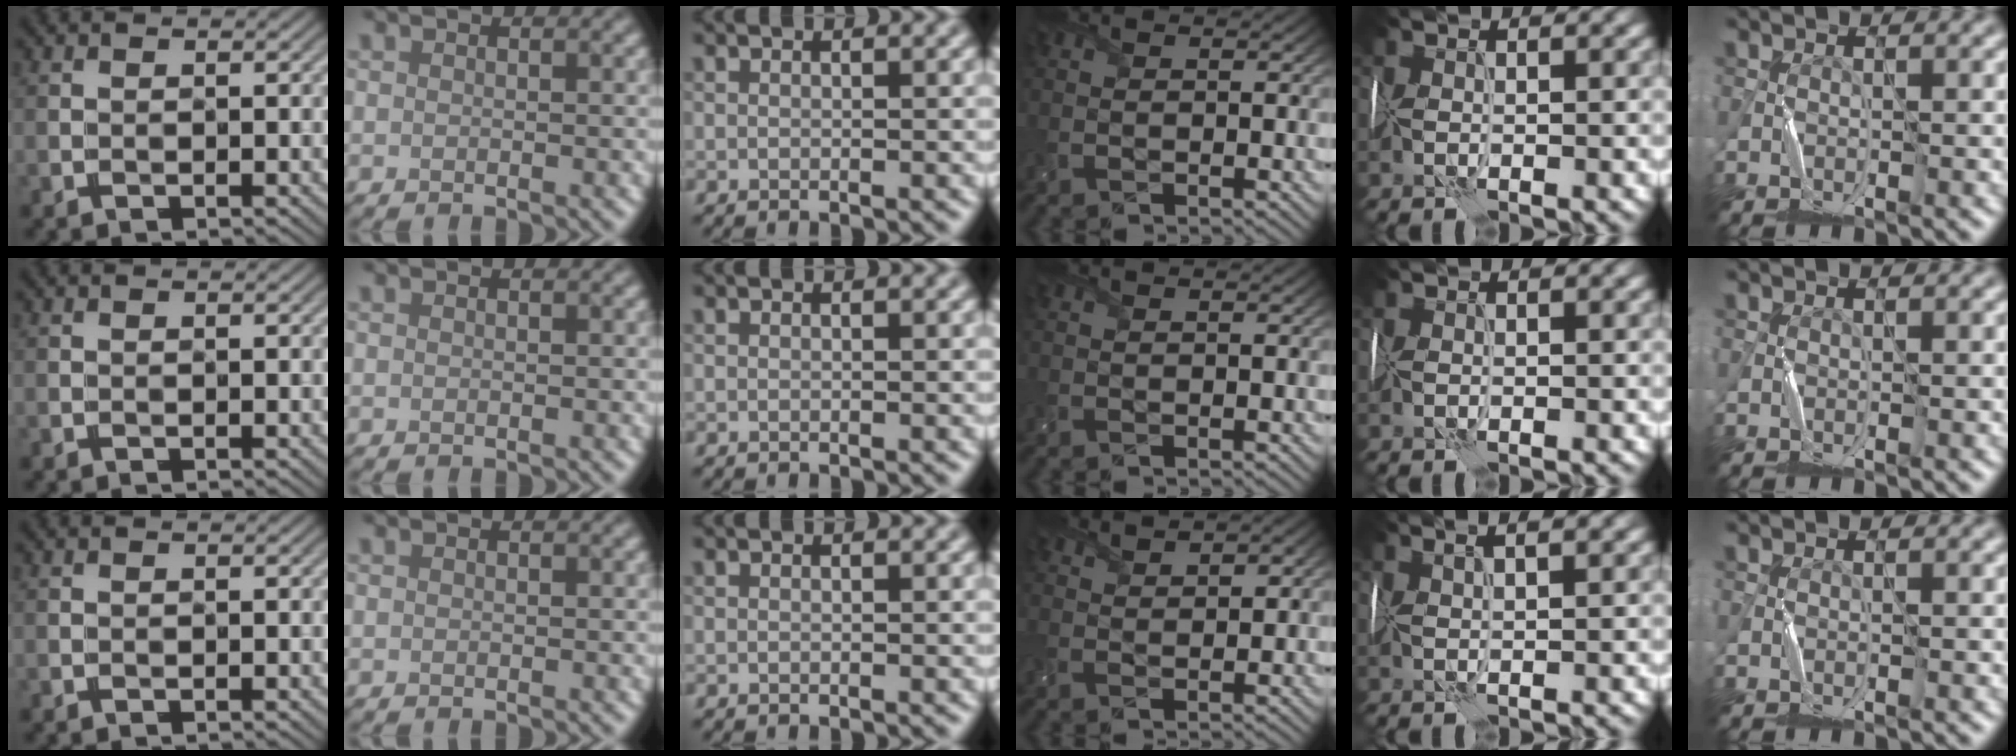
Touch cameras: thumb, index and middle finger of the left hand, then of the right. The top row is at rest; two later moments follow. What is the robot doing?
{"motion": "wrap", "object": "sponge"}